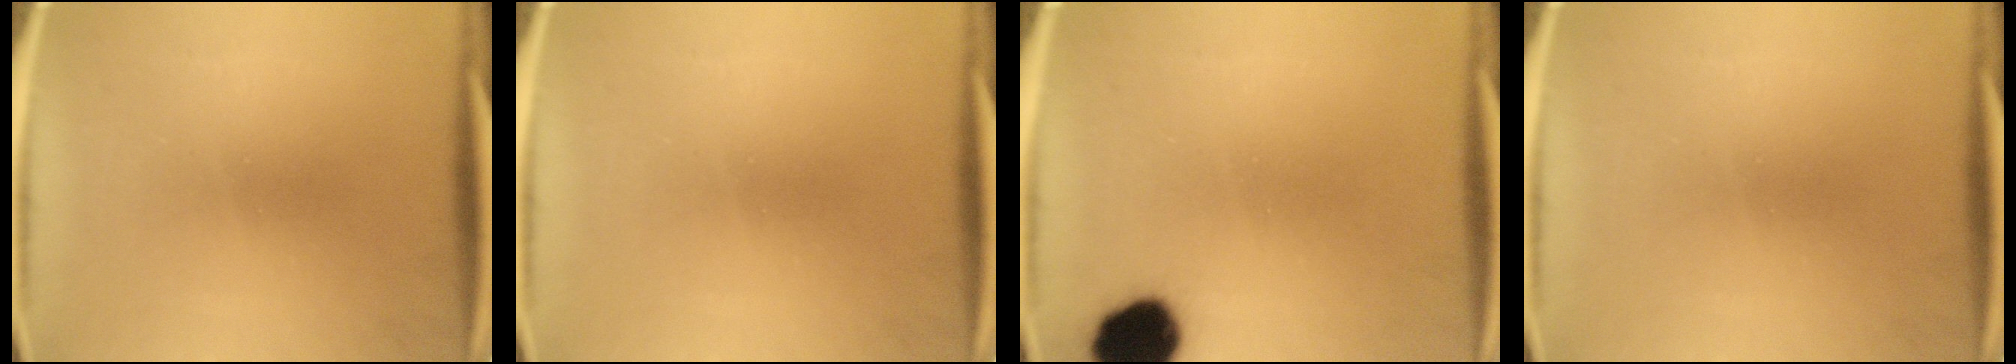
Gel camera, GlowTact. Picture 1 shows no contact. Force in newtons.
{"total": 0.0}
{"total": 11.4}
{"total": 0.0}